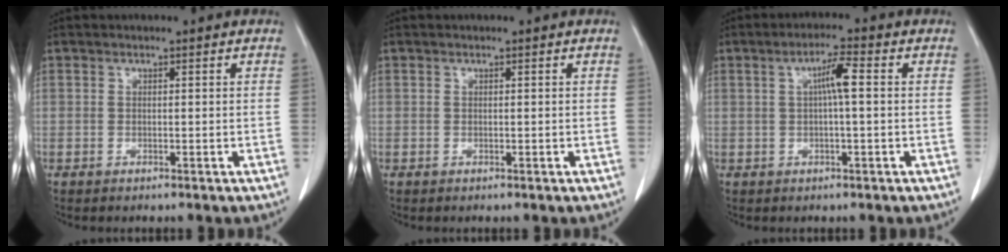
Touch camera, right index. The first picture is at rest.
{"total": 0.0}
{"total": 4.1, "force": [0.7, 0.4, 4.1], "torque": [-0.072, 0.012, 0.010]}